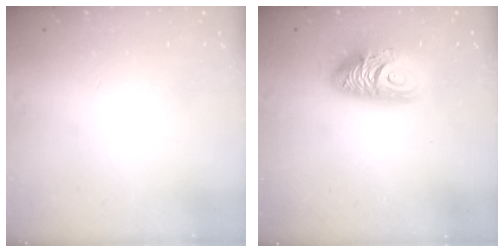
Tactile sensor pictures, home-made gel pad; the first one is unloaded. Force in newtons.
{"total": 10.7, "press": 10.6, "slide": 1.1}